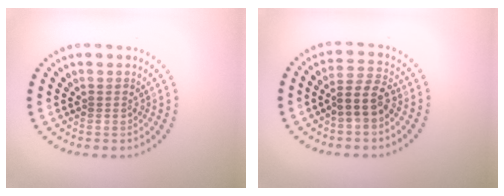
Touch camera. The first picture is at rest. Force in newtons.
{"total": 2.8, "press": 2.5, "slide": 1.3}